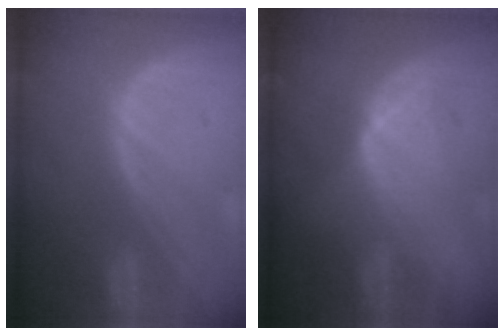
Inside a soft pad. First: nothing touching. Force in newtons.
{"total": 4.8, "press": 4.8, "slide": 0.5}